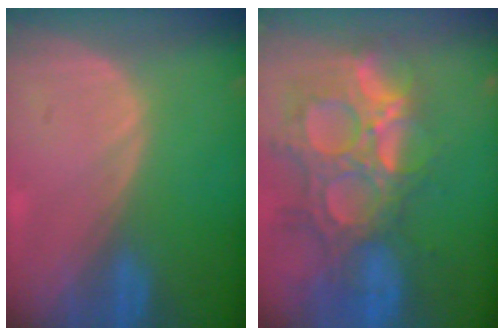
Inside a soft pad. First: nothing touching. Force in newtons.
{"total": 14.3, "press": 11.9, "slide": 7.8}